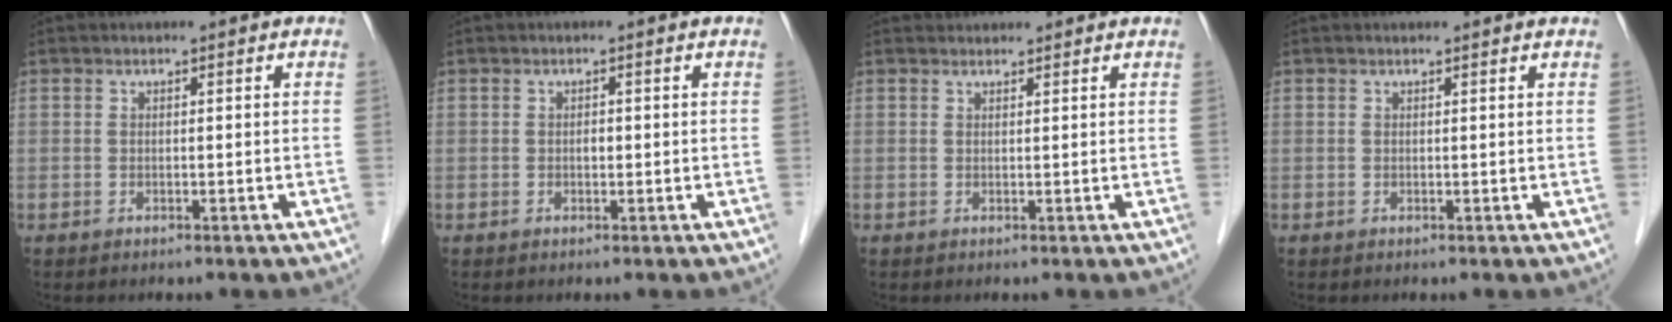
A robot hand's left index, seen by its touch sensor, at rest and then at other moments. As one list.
[{"total": 0.7, "force": [-0.2, 0.5, 0.5], "torque": [-0.009, -0.001, -0.005]}, {"total": 2.2, "force": [2.1, 0.6, 0.0], "torque": [-0.005, 0.023, 0.032]}, {"total": 1.5, "force": [1.5, 0.1, 0.2], "torque": [-0.013, 0.005, 0.012]}]